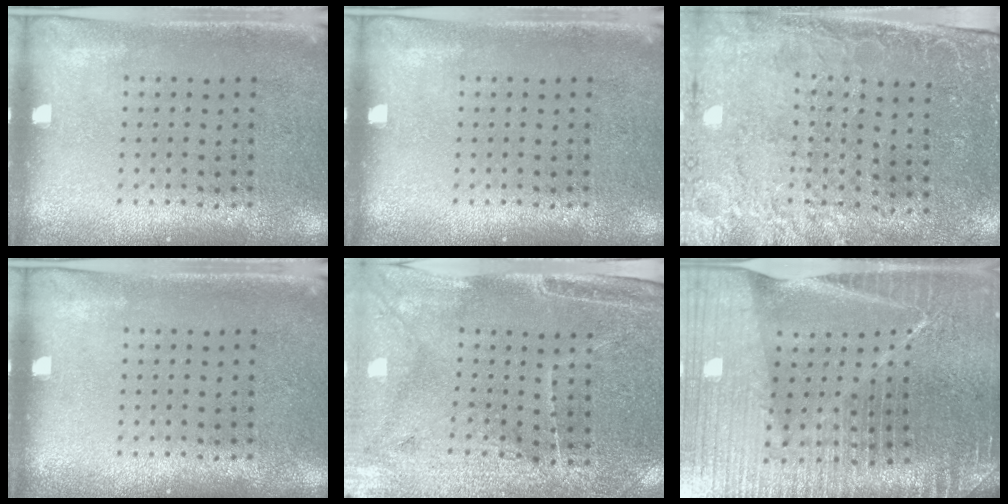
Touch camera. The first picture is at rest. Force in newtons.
{"total": 0.0}
{"total": 2.7, "press": 2.4, "slide": 1.2}
{"total": 0.0}
{"total": 3.3, "press": 3.1, "slide": 1.0}
{"total": 5.7, "press": 5.1, "slide": 2.4}